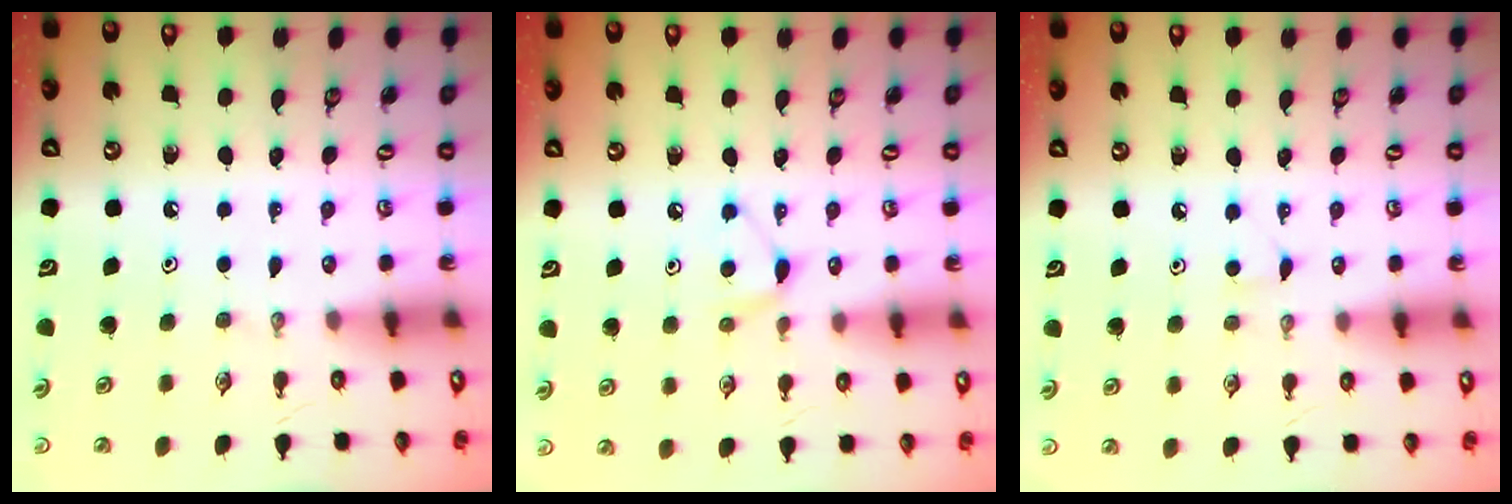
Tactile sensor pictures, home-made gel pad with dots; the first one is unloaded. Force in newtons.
{"total": 6.7, "press": 6.7, "slide": 0.8}
{"total": 2.9, "press": 2.9, "slide": 0.4}